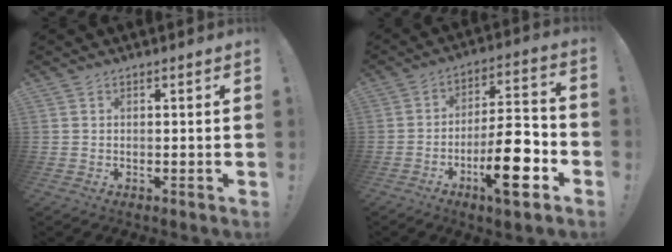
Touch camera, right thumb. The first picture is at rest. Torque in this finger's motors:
{"motor_torque": [2.46, 1.31, 1.40, -1.30, 0.24]}